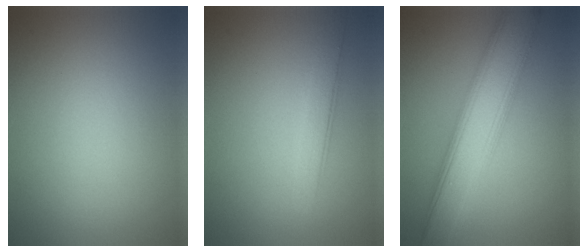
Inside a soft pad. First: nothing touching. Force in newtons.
{"total": 2.6, "press": 2.6, "slide": 0.1}
{"total": 7.6, "press": 7.6, "slide": 0.1}